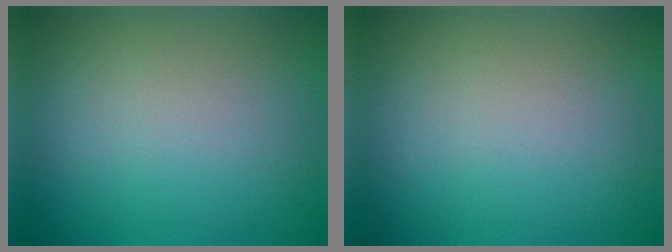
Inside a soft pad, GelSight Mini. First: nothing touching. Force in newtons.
{"total": 0.0}